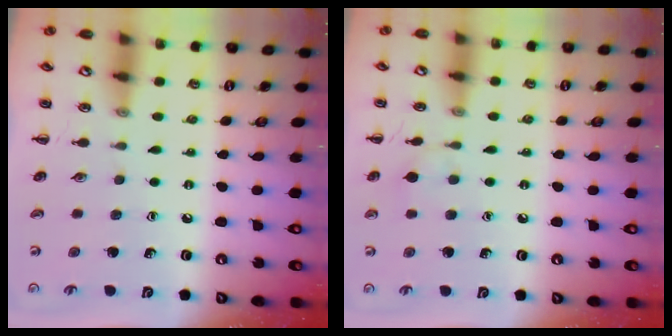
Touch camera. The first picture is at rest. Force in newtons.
{"total": 6.1, "press": 5.8, "slide": 1.9}